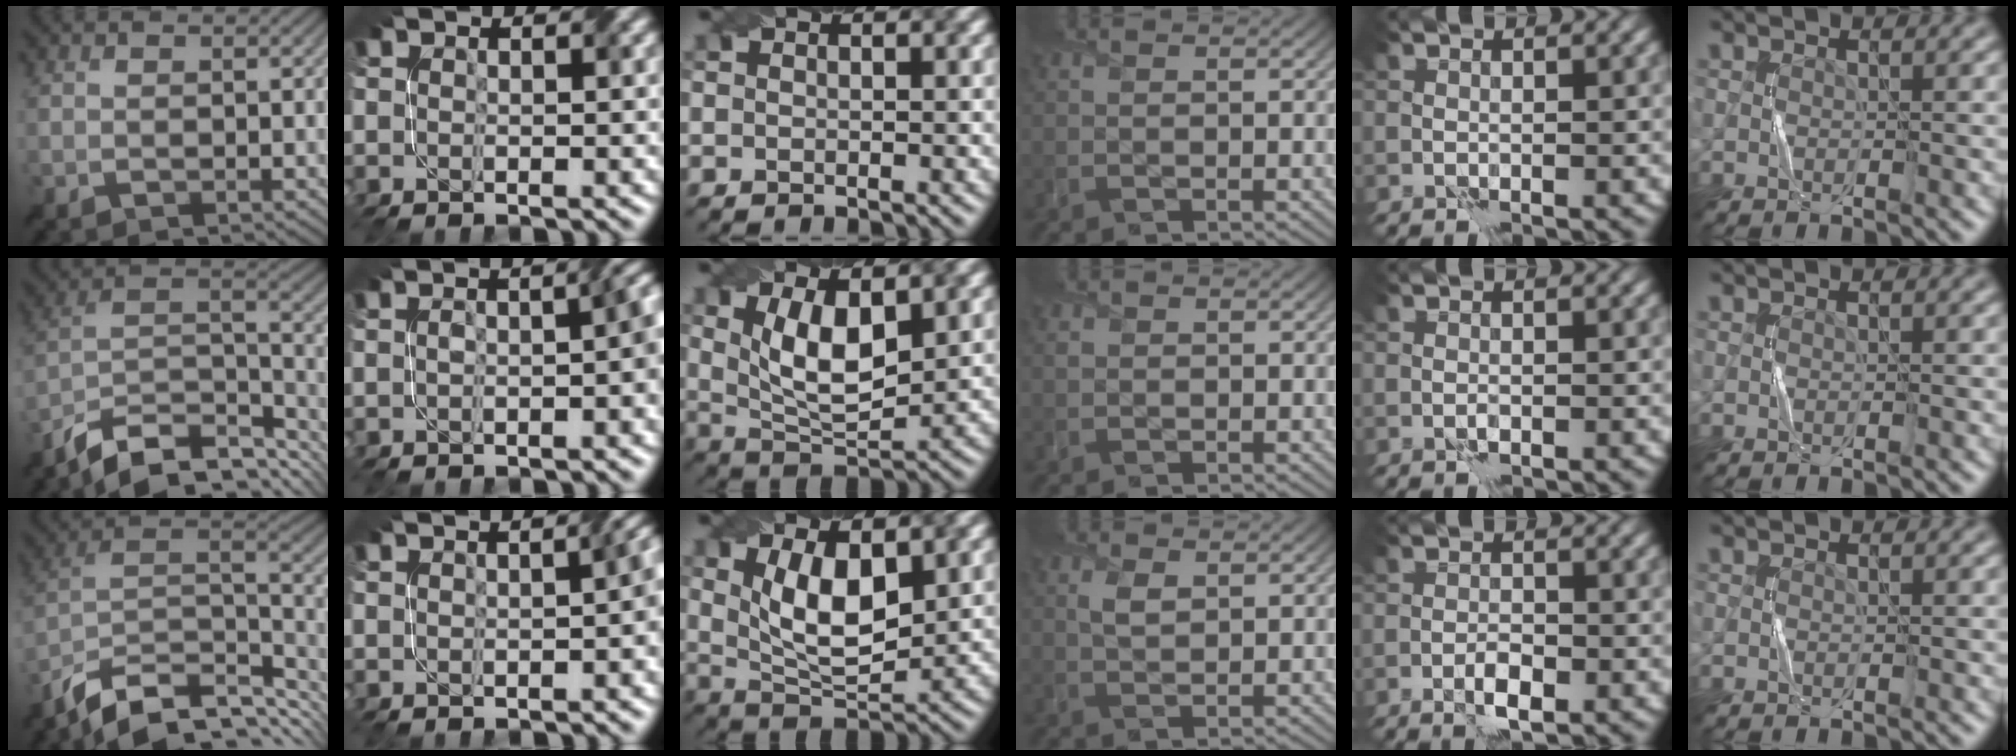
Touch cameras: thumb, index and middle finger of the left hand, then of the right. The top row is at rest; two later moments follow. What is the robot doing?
{"motion": "twist", "object": "screw"}